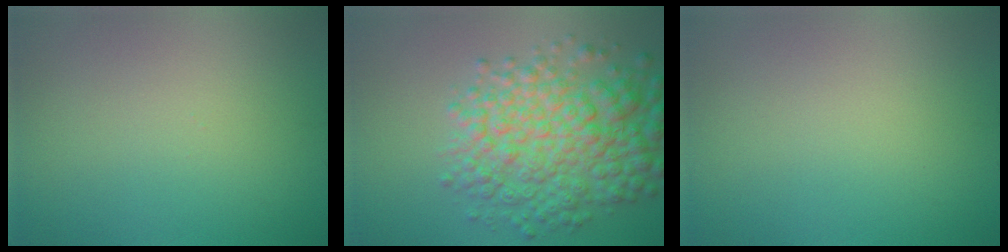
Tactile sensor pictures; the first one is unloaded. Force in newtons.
{"total": 7.7, "press": 7.7, "slide": 0.2}
{"total": 0.0}